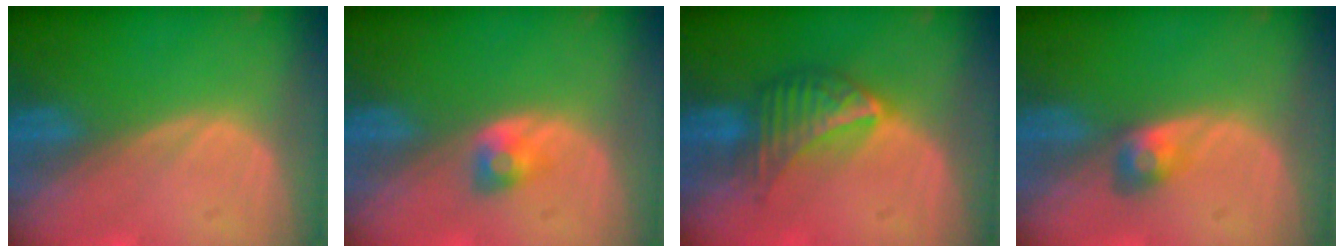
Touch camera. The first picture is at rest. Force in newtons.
{"total": 2.6, "press": 2.3, "slide": 1.1}
{"total": 7.1, "press": 6.2, "slide": 3.4}
{"total": 3.0, "press": 2.5, "slide": 1.5}